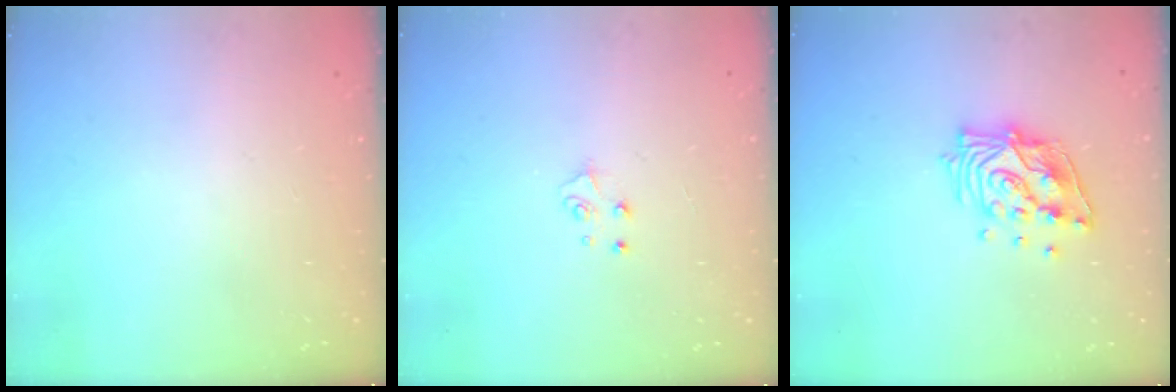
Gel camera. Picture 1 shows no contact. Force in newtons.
{"total": 4.5, "press": 4.4, "slide": 1.0}
{"total": 14.1, "press": 14.0, "slide": 1.2}